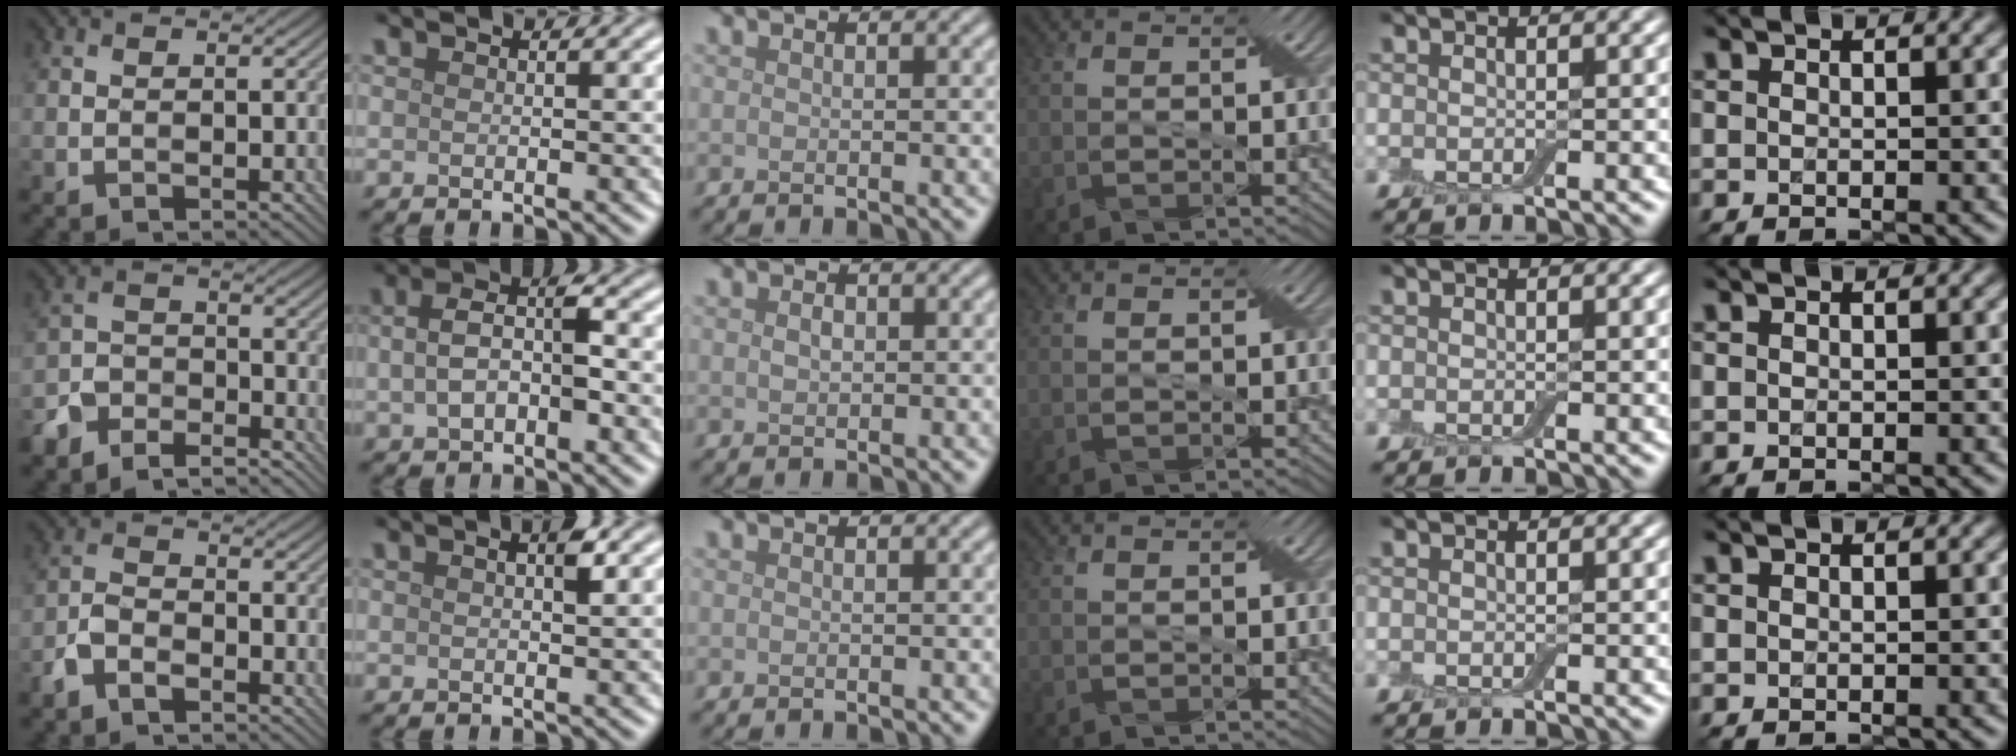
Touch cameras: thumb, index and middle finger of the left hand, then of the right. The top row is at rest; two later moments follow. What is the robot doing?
{"motion": "squeeze", "object": "air blower"}